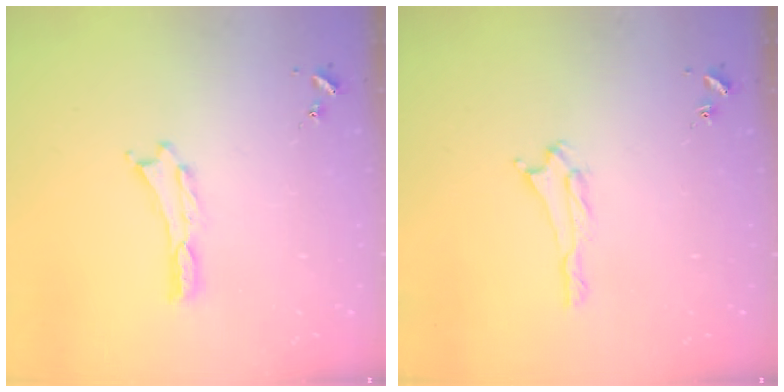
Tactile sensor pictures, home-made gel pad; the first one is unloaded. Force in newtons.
{"total": 1.7, "press": 1.7, "slide": 0.3}